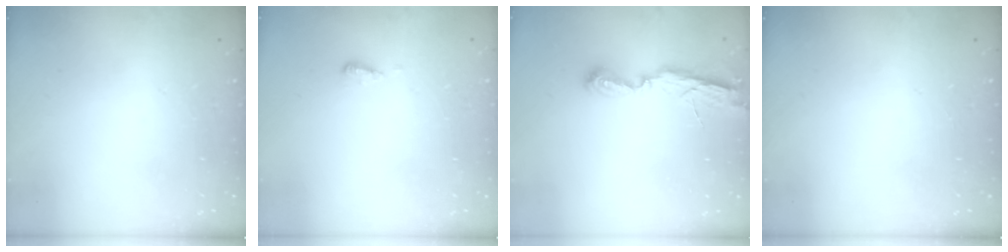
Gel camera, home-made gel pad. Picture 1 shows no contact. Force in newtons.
{"total": 4.7, "press": 4.7, "slide": 0.6}
{"total": 7.1, "press": 7.0, "slide": 0.4}
{"total": 0.0}